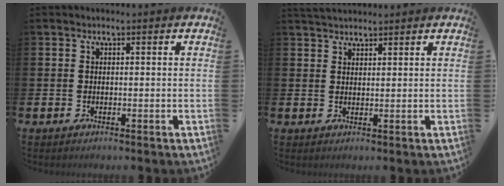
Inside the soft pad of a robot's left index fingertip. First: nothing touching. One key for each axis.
{"total": 2.6, "fx": 2.5, "fy": 0.5, "fz": 0.3, "tx": 0.000, "ty": -0.009, "tz": 0.044}